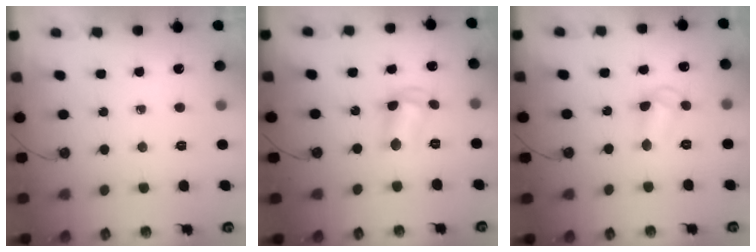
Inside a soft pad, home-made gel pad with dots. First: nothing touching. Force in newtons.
{"total": 6.7, "press": 6.7, "slide": 0.2}
{"total": 7.4, "press": 7.3, "slide": 0.6}